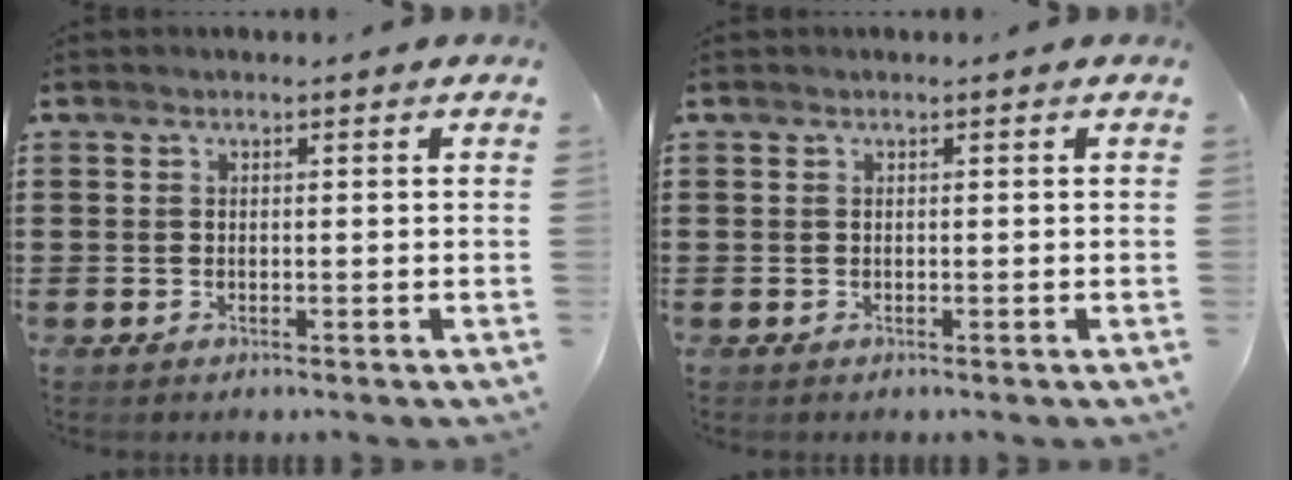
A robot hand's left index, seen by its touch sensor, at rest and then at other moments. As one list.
[{"total": 0.0}]